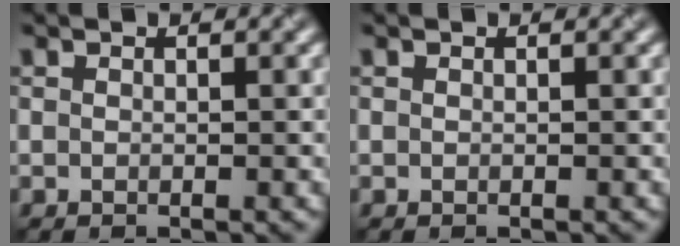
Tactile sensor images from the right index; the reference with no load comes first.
{"total": 0.0}